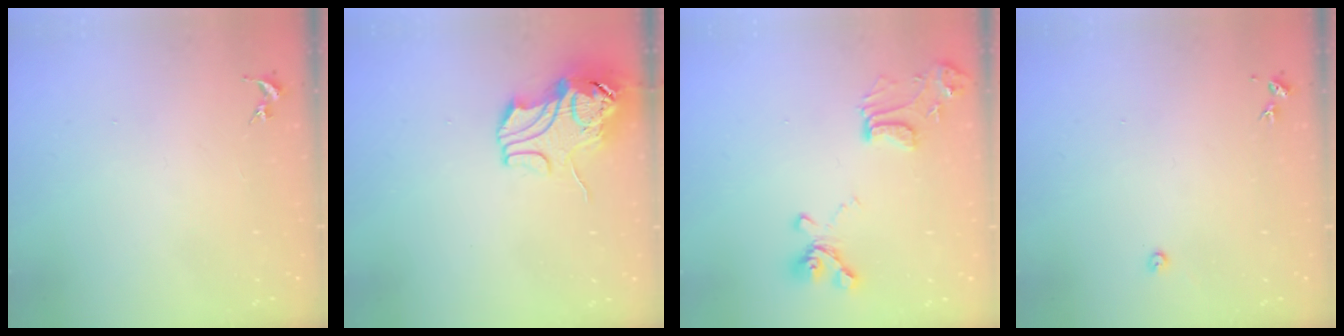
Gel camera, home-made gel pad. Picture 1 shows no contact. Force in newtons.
{"total": 11.2, "press": 11.0, "slide": 1.7}
{"total": 14.3, "press": 14.2, "slide": 1.7}
{"total": 2.4, "press": 2.4, "slide": 0.3}